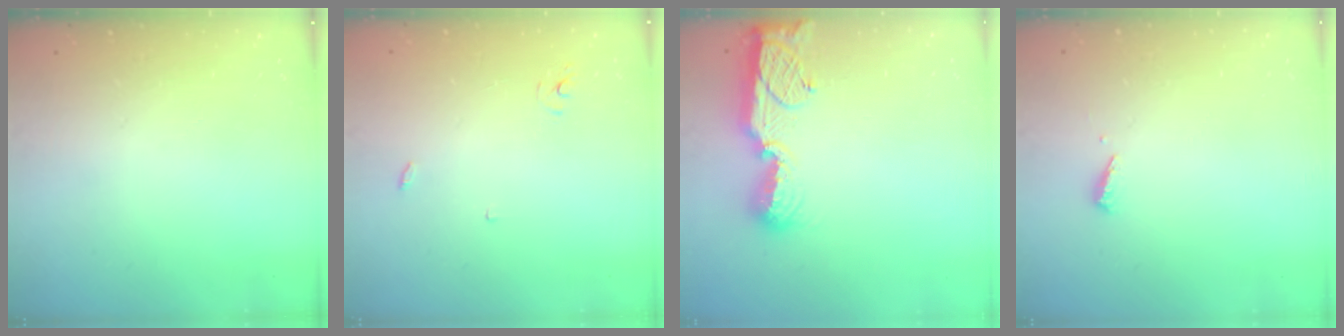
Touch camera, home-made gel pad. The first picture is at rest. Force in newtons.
{"total": 2.5, "press": 2.5, "slide": 0.1}
{"total": 11.5, "press": 11.4, "slide": 1.2}
{"total": 2.5, "press": 2.5, "slide": 0.1}